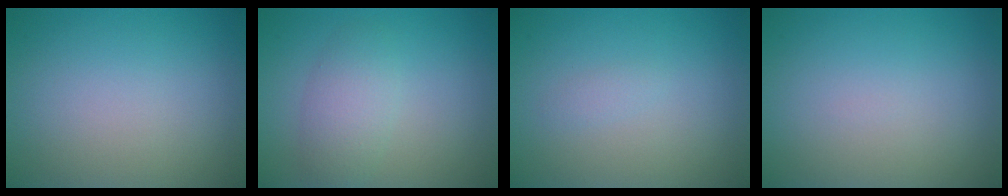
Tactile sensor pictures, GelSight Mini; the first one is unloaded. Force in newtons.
{"total": 3.0, "press": 3.0, "slide": 0.1}
{"total": 0.6, "press": 0.6, "slide": 0.0}
{"total": 0.0}